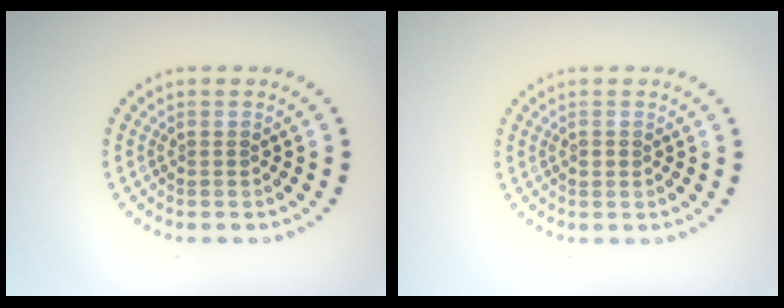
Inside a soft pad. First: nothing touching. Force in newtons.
{"total": 0.9, "press": 0.9, "slide": 0.1}